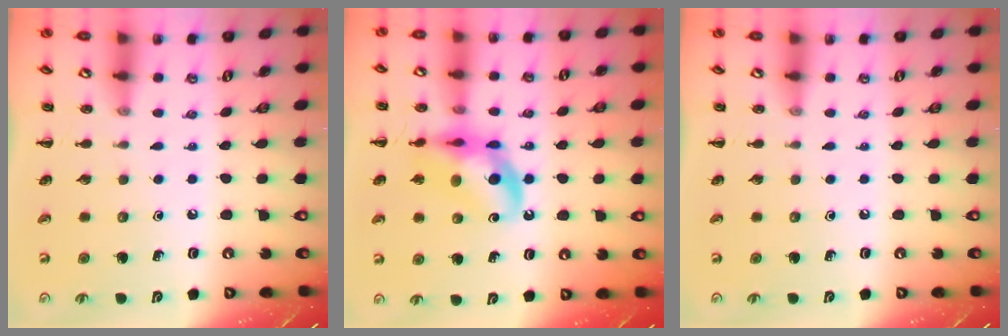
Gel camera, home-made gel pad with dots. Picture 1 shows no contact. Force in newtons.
{"total": 14.8, "press": 14.4, "slide": 3.3}
{"total": 0.0}